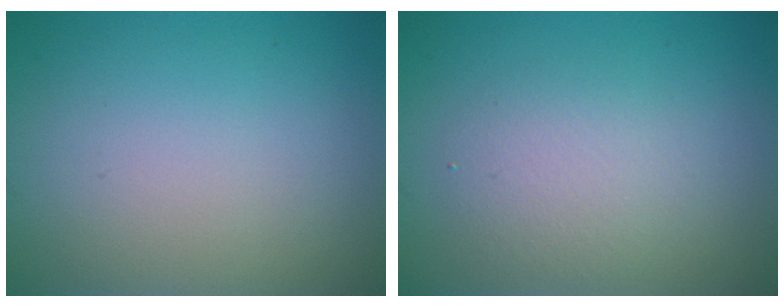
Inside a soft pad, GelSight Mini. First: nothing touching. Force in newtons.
{"total": 2.8, "press": 2.8, "slide": 0.1}